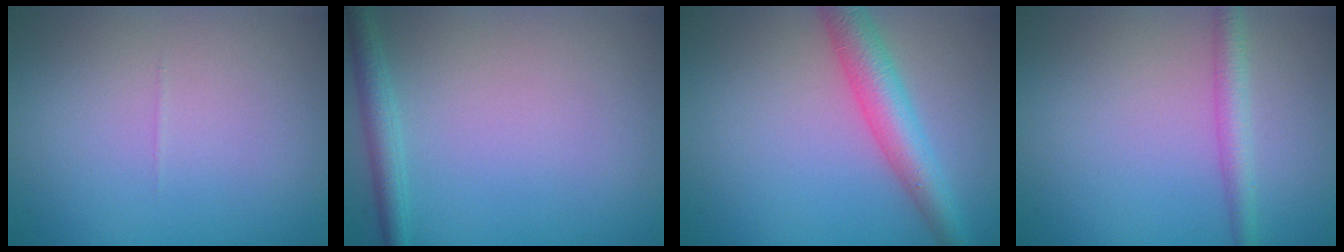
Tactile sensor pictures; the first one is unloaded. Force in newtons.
{"total": 1.9, "press": 1.9, "slide": 0.1}
{"total": 4.9, "press": 4.9, "slide": 0.1}
{"total": 2.3, "press": 2.3, "slide": 0.1}